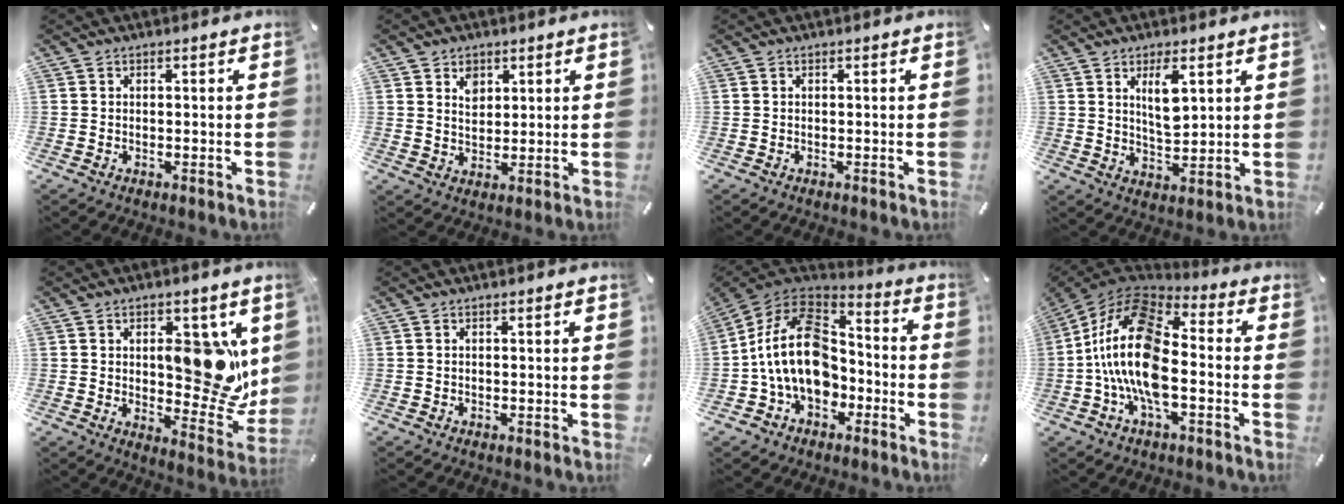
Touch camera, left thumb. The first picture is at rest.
{"total": 4.6, "force": [2.3, 3.9, 0.7], "torque": [0.003, -0.008, 0.037]}
{"total": 0.0}
{"total": 7.1, "force": [3.2, 2.7, 5.7], "torque": [-0.103, -0.013, 0.048]}
{"total": 16.8, "force": [3.9, 9.6, 13.3], "torque": [-0.136, -0.030, 0.068]}
{"total": 0.0}
{"total": 19.0, "force": [-3.3, 14.1, 12.3], "torque": [-0.242, 0.026, -0.057]}
{"total": 20.0, "force": [-3.7, 10.3, 16.8], "torque": [-0.350, 0.016, -0.063]}